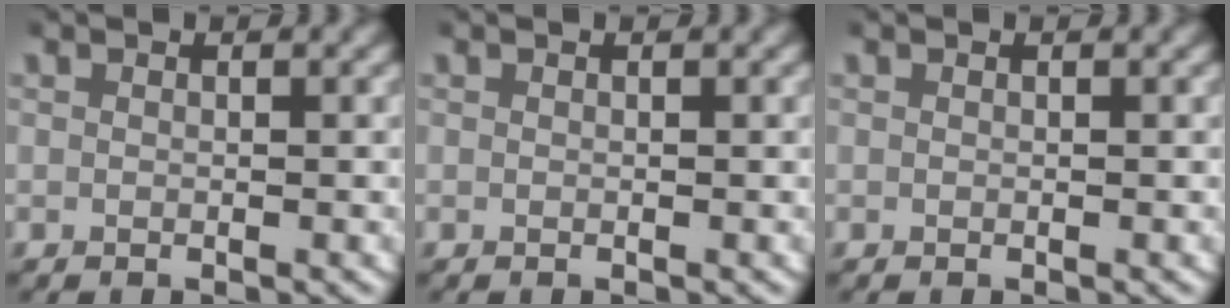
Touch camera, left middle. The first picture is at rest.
{"total": 0.0}
{"total": 0.0}